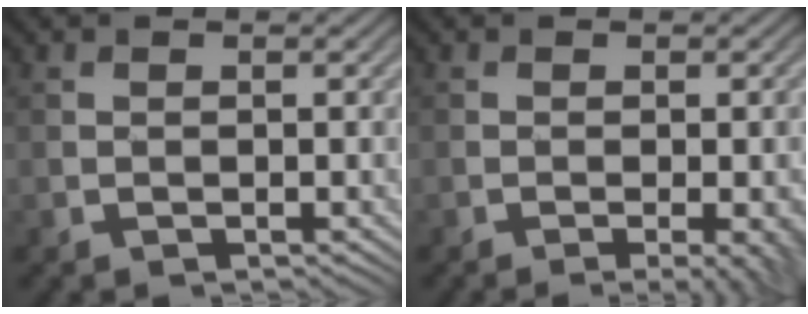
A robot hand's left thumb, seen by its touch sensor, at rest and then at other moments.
{"total": 4.5, "force": [-1.9, 1.0, 4.0], "torque": [-0.048, -0.009, -0.015]}